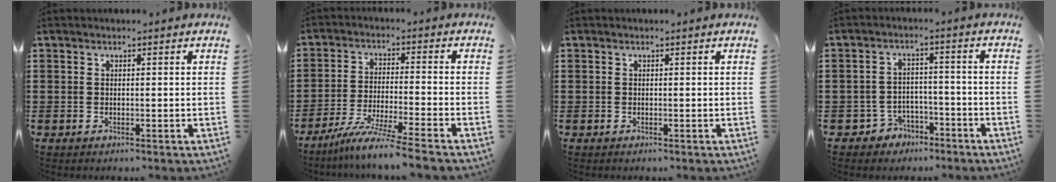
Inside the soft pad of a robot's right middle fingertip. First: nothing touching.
{"total": 7.5, "force": [-6.5, -0.9, 3.6], "torque": [-0.073, -0.023, -0.123]}
{"total": 0.0}
{"total": 3.9, "force": [-3.4, 1.9, 0.2], "torque": [-0.023, 0.004, -0.073]}